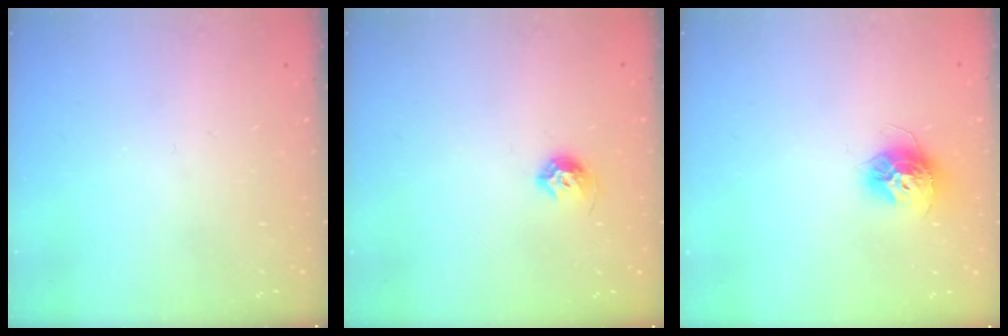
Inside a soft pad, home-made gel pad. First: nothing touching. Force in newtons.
{"total": 6.9, "press": 6.8, "slide": 1.1}
{"total": 11.2, "press": 11.2, "slide": 0.8}